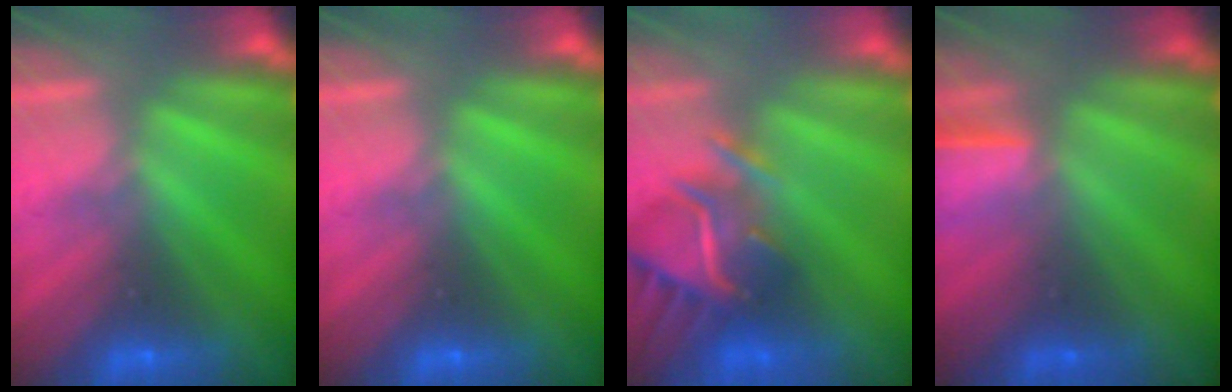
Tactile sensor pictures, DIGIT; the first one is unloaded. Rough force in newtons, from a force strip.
{"total": 0.0}
{"total": 5.8}
{"total": 1.4}